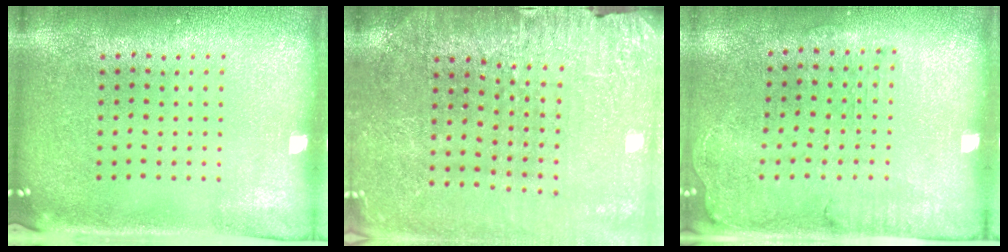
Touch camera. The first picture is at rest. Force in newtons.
{"total": 2.9, "press": 2.9, "slide": 0.2}
{"total": 1.3, "press": 1.2, "slide": 0.5}